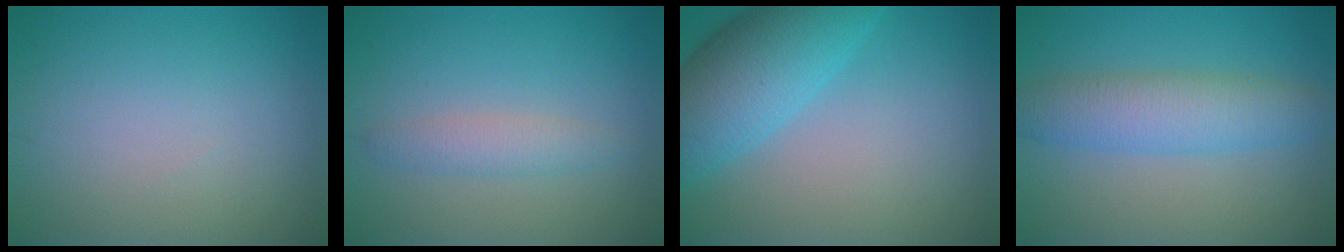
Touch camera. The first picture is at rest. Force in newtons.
{"total": 2.0, "press": 2.0, "slide": 0.1}
{"total": 7.7, "press": 7.7, "slide": 0.3}
{"total": 4.9, "press": 4.9, "slide": 0.1}